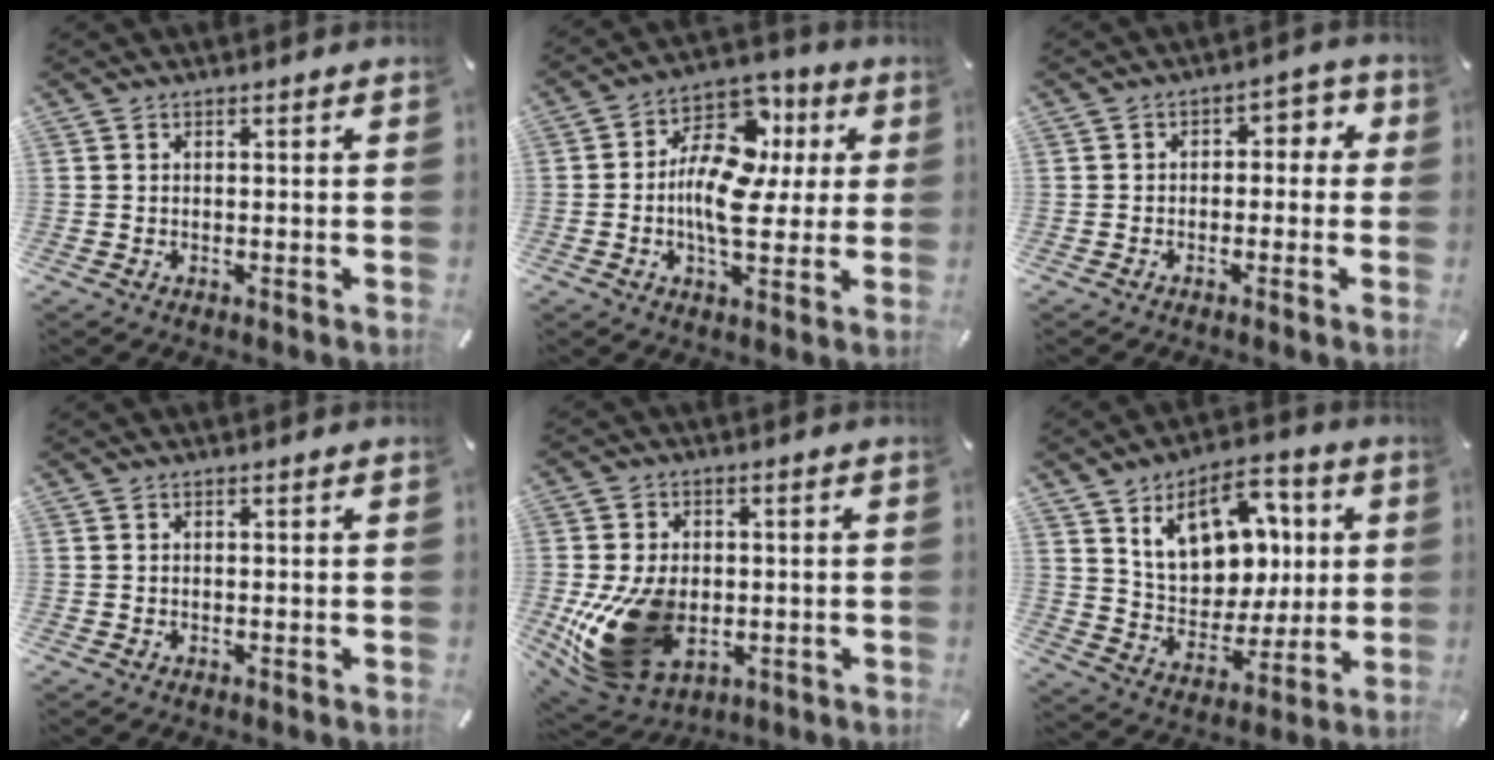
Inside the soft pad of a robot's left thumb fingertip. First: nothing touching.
{"total": 15.4, "force": [0.6, 10.2, 11.5], "torque": [-0.208, -0.005, 0.006]}
{"total": 3.9, "force": [-1.1, 2.9, 2.4], "torque": [-0.034, 0.014, -0.030]}
{"total": 0.0}
{"total": 17.9, "force": [-3.3, 13.1, 11.7], "torque": [-0.236, -0.002, -0.048]}
{"total": 16.4, "force": [6.9, 12.1, 8.6], "torque": [-0.136, -0.021, 0.132]}